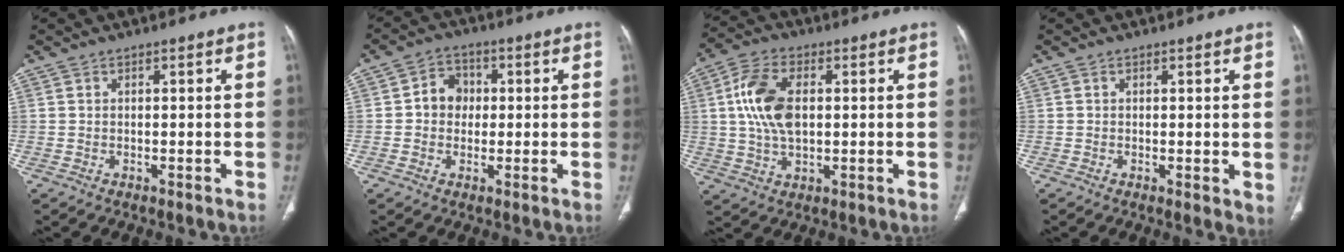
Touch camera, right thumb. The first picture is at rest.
{"total": 5.8, "force": [0.3, 5.0, 2.8], "torque": [-0.018, 0.013, -0.004]}
{"total": 11.2, "force": [1.5, 6.4, 9.1], "torque": [-0.184, 0.007, 0.028]}
{"total": 2.4, "force": [0.2, 0.8, 2.2], "torque": [-0.034, -0.010, 0.000]}